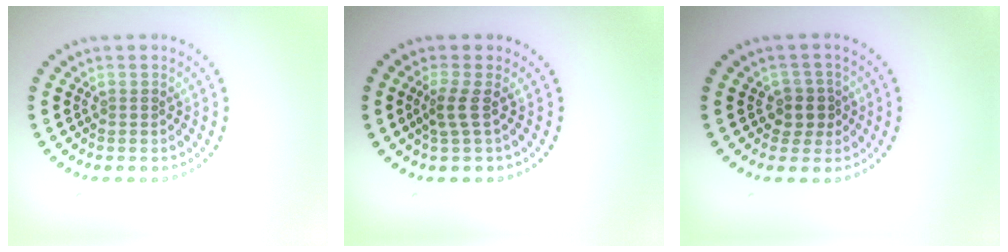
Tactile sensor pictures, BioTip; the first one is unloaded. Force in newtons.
{"total": 1.8, "press": 1.1, "slide": 1.4}
{"total": 2.2, "press": 1.9, "slide": 1.1}